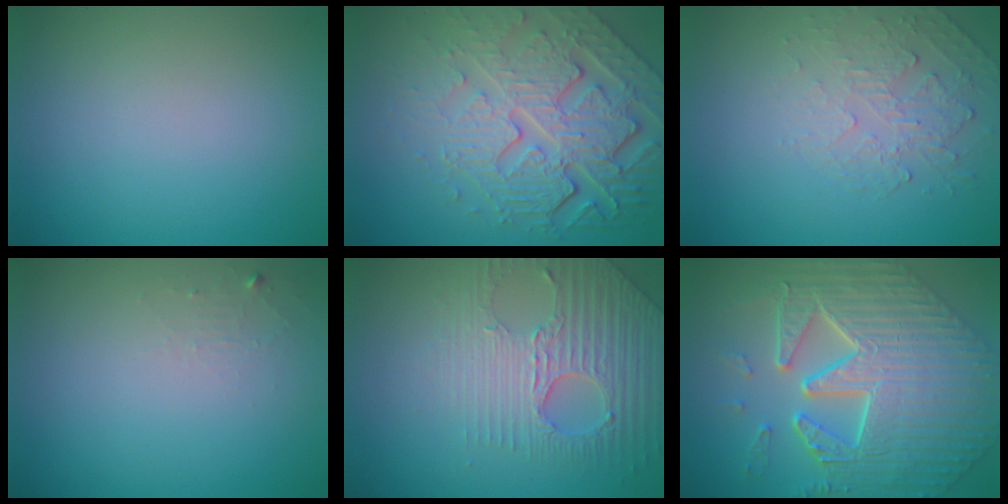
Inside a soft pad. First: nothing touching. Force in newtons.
{"total": 8.5, "press": 5.9, "slide": 6.2}
{"total": 2.2, "press": 1.1, "slide": 1.9}
{"total": 1.0, "press": 1.0, "slide": 0.1}
{"total": 4.1, "press": 3.9, "slide": 1.1}
{"total": 9.8, "press": 7.4, "slide": 6.3}